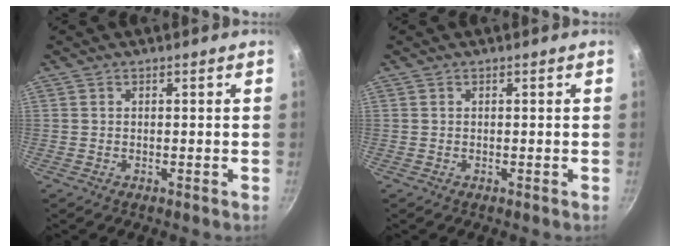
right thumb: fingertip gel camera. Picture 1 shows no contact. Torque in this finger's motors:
{"motor_torque": [-0.16, -0.16, 0.16, 0.07, 0.02]}